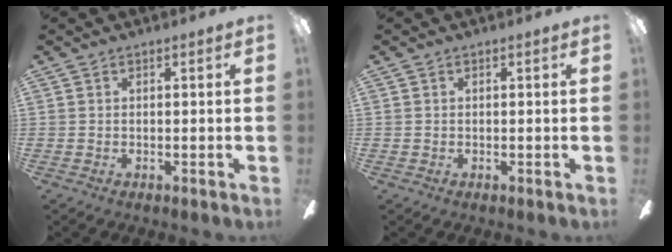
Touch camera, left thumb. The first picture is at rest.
{"total": 0.5, "force": [-0.2, 0.5, 0.2], "torque": [-0.002, 0.003, -0.005]}